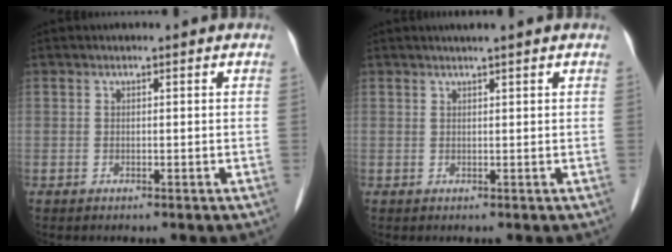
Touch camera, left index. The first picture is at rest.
{"total": 2.2, "force": [1.8, -0.4, 1.2], "torque": [-0.013, 0.010, 0.031]}